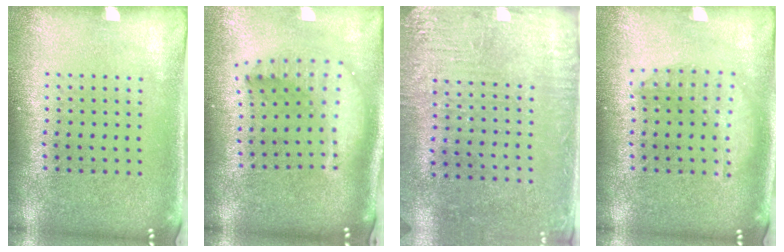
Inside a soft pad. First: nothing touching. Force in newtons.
{"total": 1.9, "press": 1.5, "slide": 1.2}
{"total": 3.2, "press": 2.9, "slide": 1.5}
{"total": 1.3, "press": 1.3, "slide": 0.4}